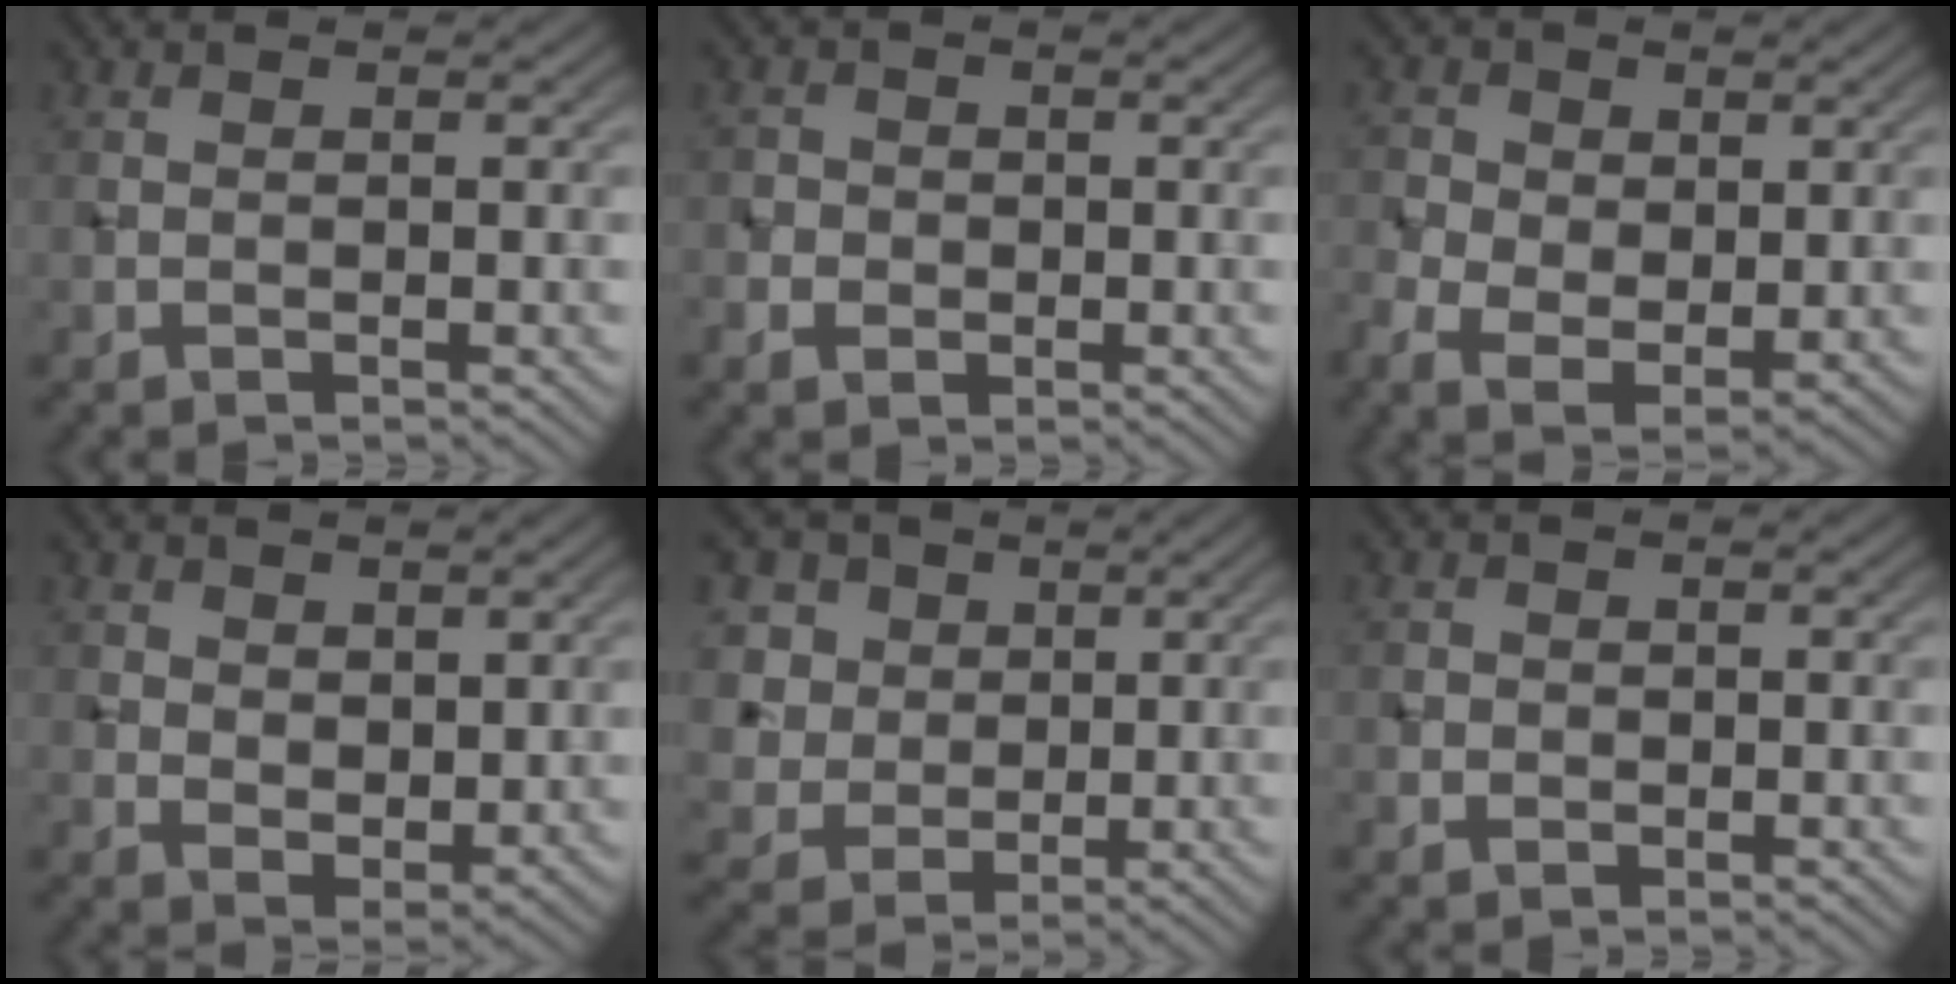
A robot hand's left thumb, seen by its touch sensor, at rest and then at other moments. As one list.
[{"total": 2.6, "force": [-0.7, 2.4, 0.9], "torque": [-0.015, -0.004, -0.018]}, {"total": 6.2, "force": [0.0, 4.6, 4.2], "torque": [-0.101, -0.009, 0.001]}, {"total": 4.1, "force": [2.1, 2.7, 2.3], "torque": [-0.049, -0.014, 0.042]}, {"total": 8.3, "force": [2.9, 7.0, 3.2], "torque": [-0.130, 0.000, 0.062]}, {"total": 1.3, "force": [-0.2, 1.2, 0.4], "torque": [-0.006, -0.006, -0.006]}]